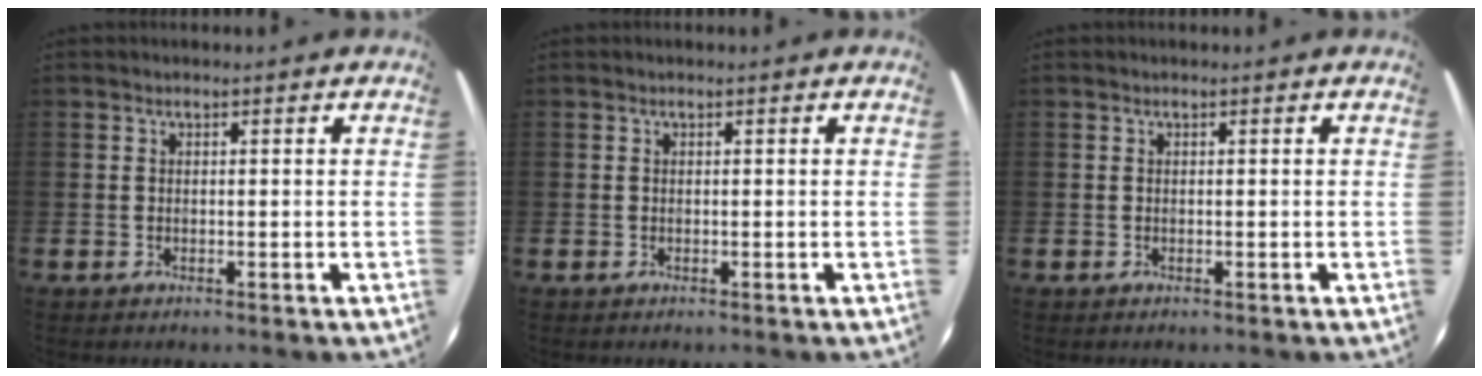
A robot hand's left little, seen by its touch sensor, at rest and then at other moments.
{"total": 0.0}
{"total": 0.0}